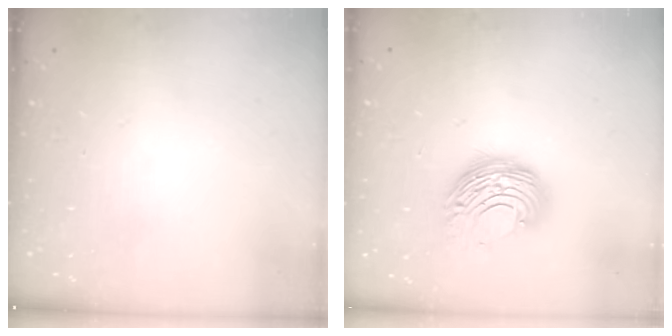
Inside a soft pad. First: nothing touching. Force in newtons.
{"total": 10.4, "press": 10.4, "slide": 0.6}